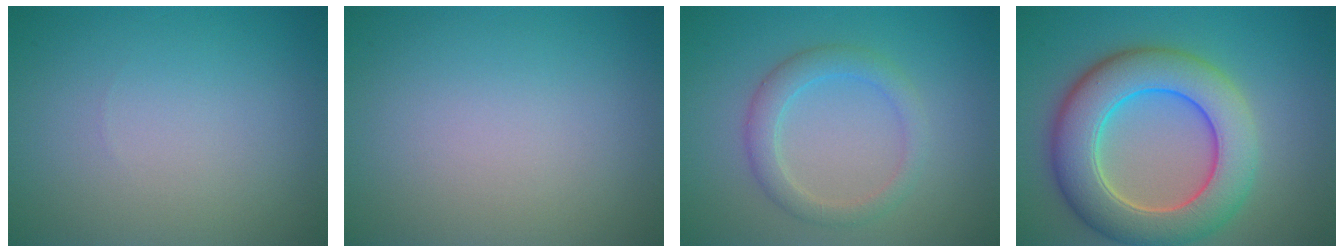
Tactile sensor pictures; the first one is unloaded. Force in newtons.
{"total": 0.0}
{"total": 2.8, "press": 2.8, "slide": 0.1}
{"total": 9.1, "press": 9.1, "slide": 0.2}